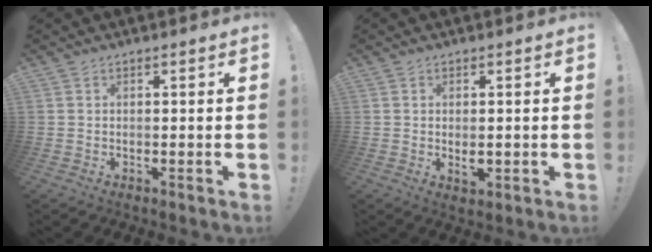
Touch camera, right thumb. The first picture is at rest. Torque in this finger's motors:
{"motor_torque": [-0.16, 0.26, -0.24, 0.27, -0.05]}